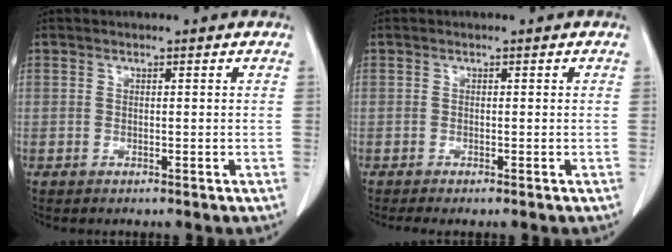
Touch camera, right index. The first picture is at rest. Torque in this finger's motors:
{"motor_torque": [-0.04, 0.09, -0.03, 0.02]}